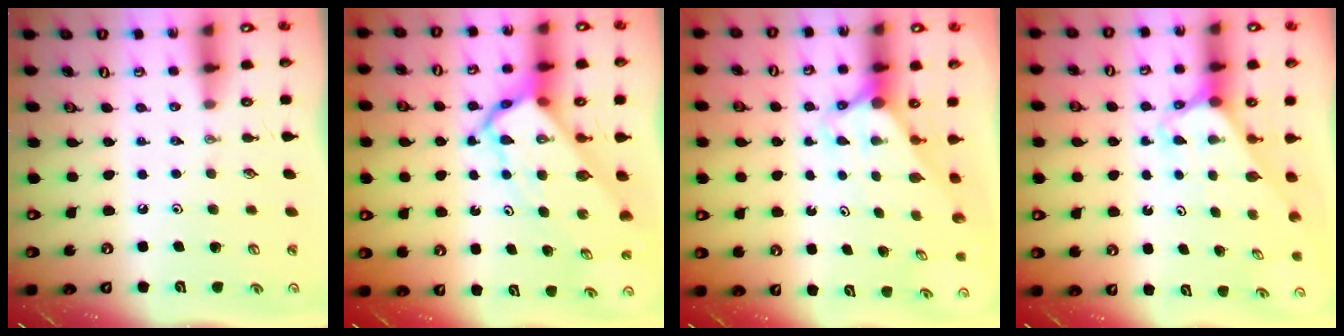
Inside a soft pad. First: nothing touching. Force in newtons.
{"total": 9.2, "press": 9.2, "slide": 0.9}
{"total": 2.6, "press": 2.6, "slide": 0.0}
{"total": 2.7, "press": 2.7, "slide": 0.2}